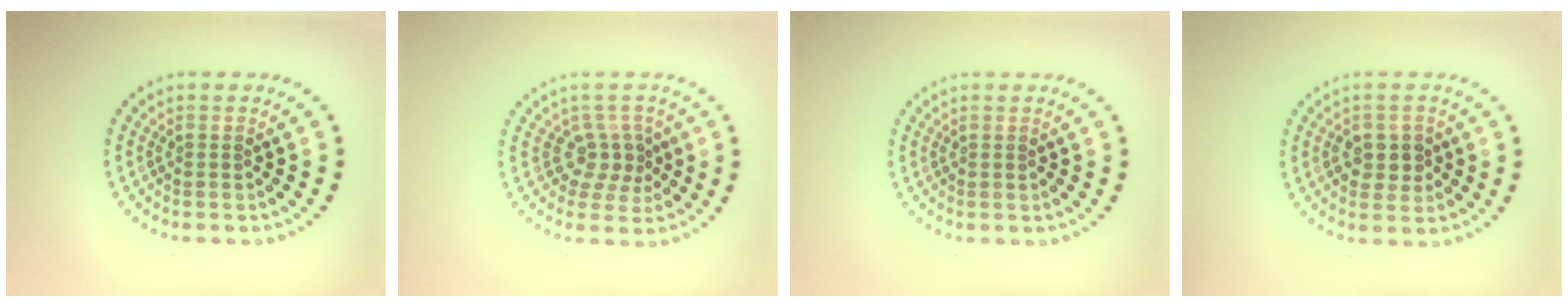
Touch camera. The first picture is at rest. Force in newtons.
{"total": 2.5, "press": 1.7, "slide": 1.9}
{"total": 0.0}
{"total": 2.6, "press": 2.5, "slide": 0.3}